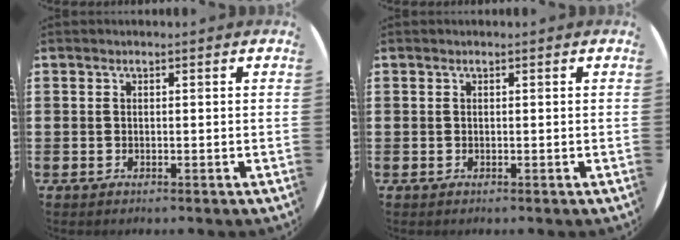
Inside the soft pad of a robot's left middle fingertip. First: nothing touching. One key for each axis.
{"total": 0.0}